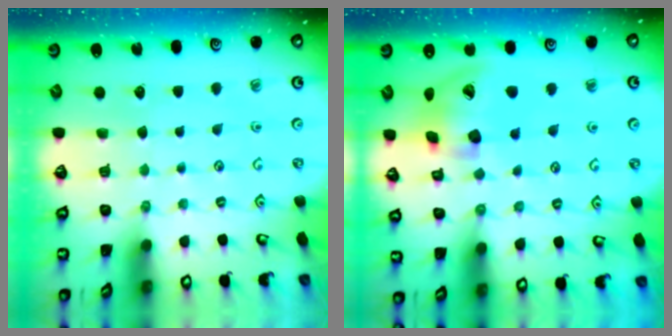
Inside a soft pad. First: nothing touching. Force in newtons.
{"total": 16.2, "press": 16.0, "slide": 2.5}